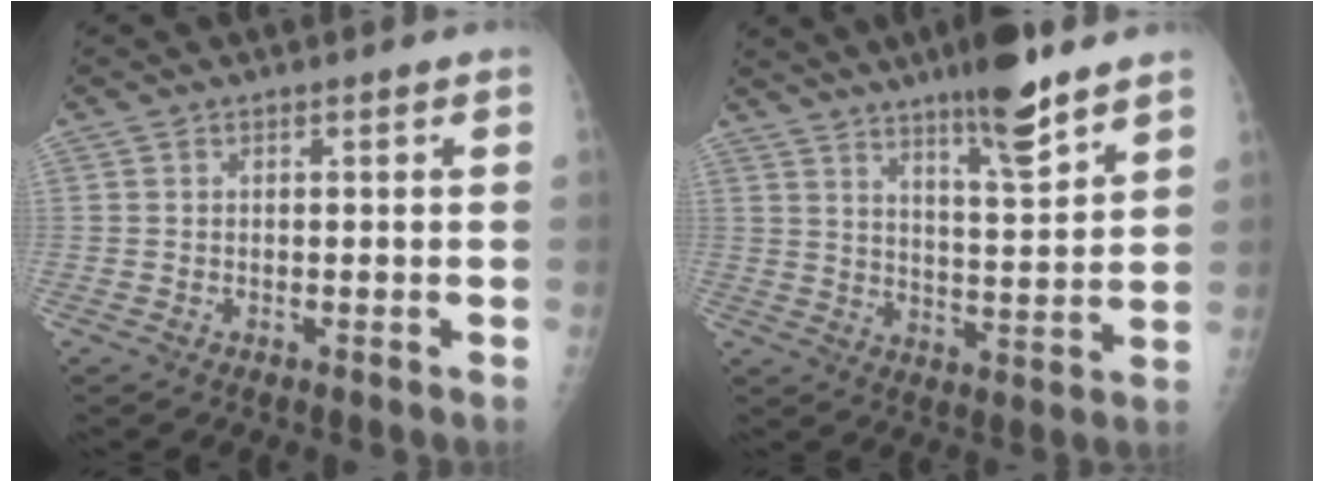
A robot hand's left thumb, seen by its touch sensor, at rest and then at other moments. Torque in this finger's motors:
{"motor_torque": [2.55, 1.52, 1.09, -0.86, 0.04]}